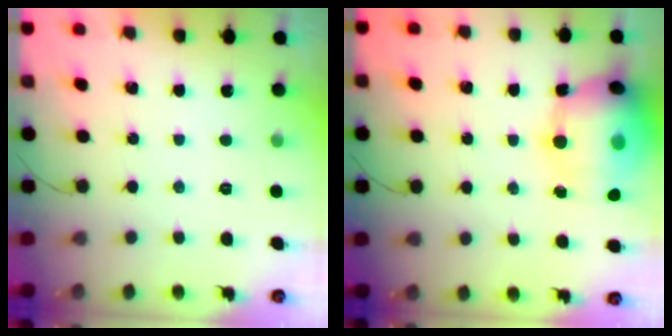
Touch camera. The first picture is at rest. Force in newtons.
{"total": 18.8, "press": 18.5, "slide": 3.3}